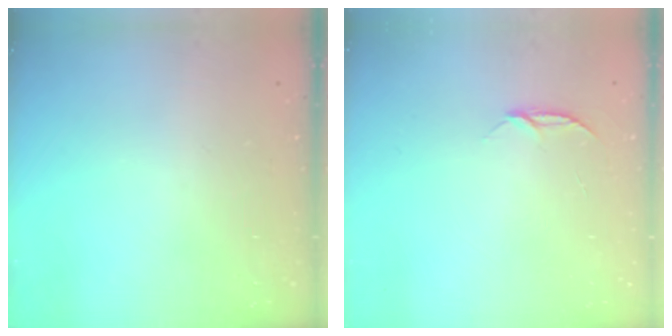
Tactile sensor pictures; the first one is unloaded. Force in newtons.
{"total": 4.4, "press": 4.4, "slide": 0.4}